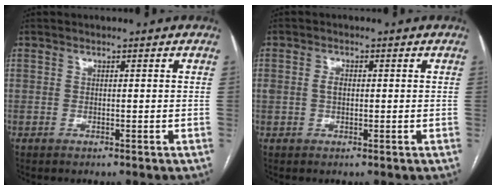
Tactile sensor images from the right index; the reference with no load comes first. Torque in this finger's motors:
{"motor_torque": [0.52, 0.06, 0.13, 0.05]}